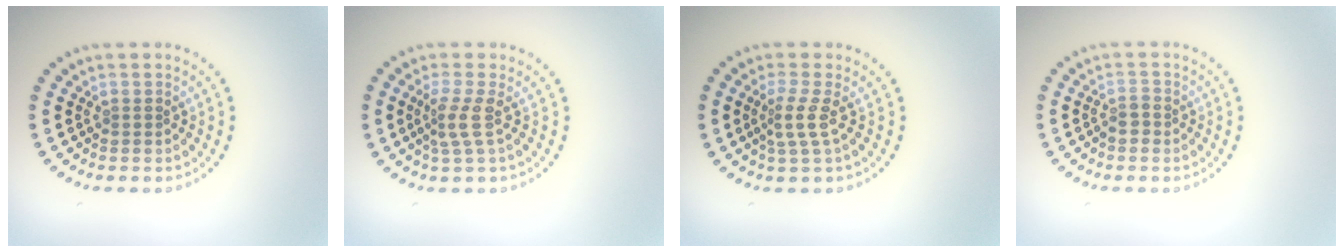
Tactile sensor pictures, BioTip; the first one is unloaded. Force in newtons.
{"total": 2.3, "press": 1.6, "slide": 1.6}
{"total": 2.2, "press": 1.5, "slide": 1.6}
{"total": 1.5, "press": 1.3, "slide": 0.9}